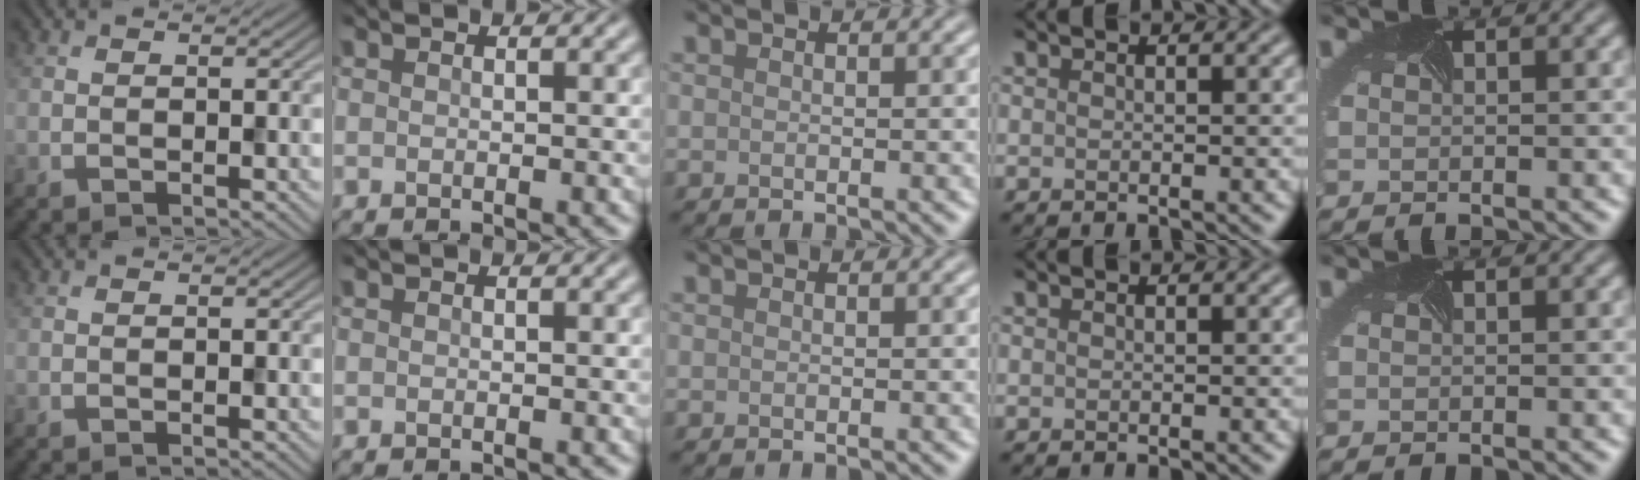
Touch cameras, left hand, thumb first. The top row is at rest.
{}